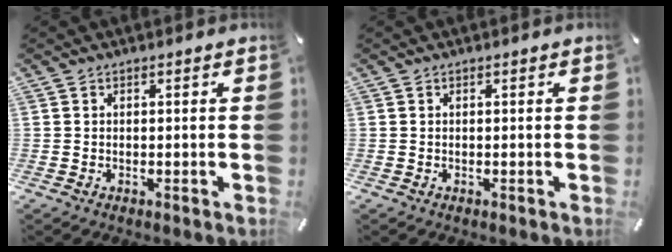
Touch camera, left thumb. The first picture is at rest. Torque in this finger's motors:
{"motor_torque": [-0.13, 0.13, -0.02, 0.02, 0.00]}